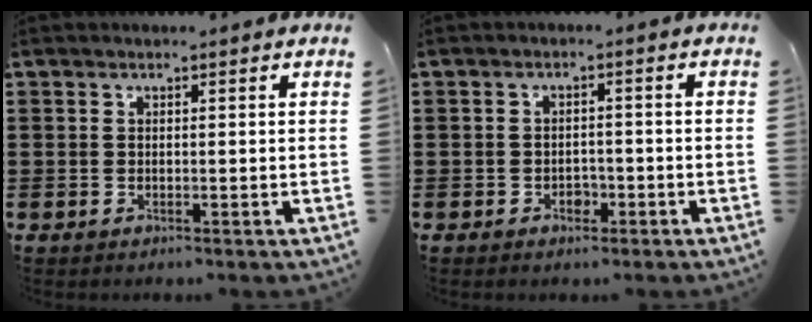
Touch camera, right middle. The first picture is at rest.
{"total": 1.7, "force": [-1.0, 1.1, 0.9], "torque": [-0.021, 0.002, -0.021]}